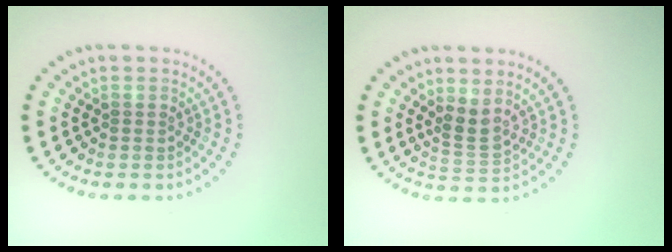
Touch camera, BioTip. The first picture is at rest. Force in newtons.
{"total": 2.3, "press": 1.7, "slide": 1.6}